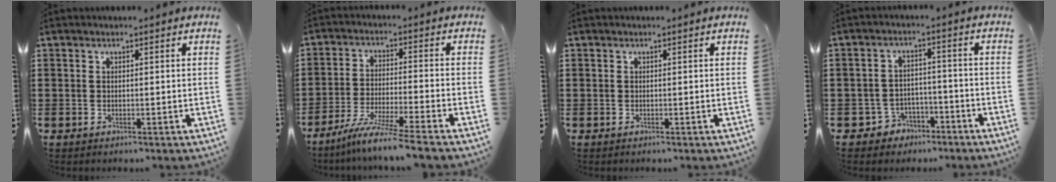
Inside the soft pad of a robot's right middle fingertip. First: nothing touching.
{"total": 7.5, "force": [-6.5, -0.9, 3.6], "torque": [-0.073, -0.023, -0.123]}
{"total": 0.0}
{"total": 3.9, "force": [-3.4, 1.9, 0.2], "torque": [-0.023, 0.004, -0.073]}